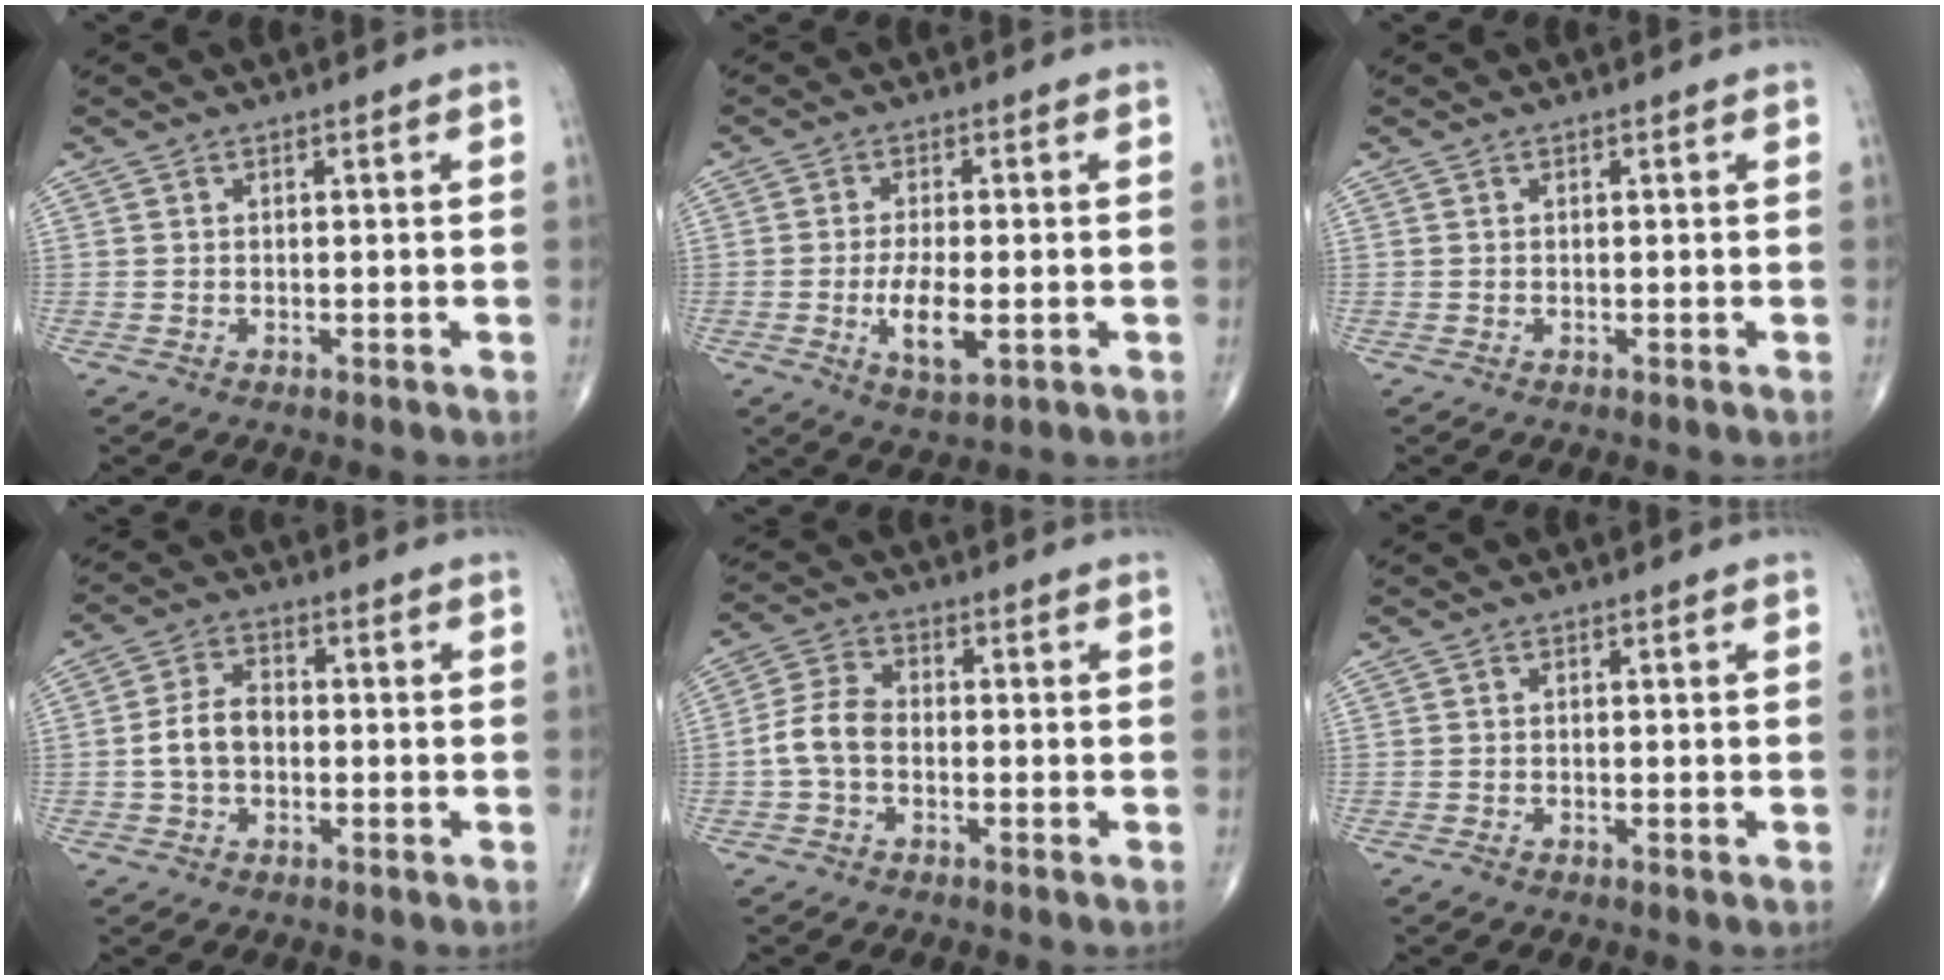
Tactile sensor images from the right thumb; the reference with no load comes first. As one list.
[{"total": 7.1, "force": [-1.6, 2.8, 6.3], "torque": [-0.116, -0.009, -0.024]}, {"total": 0.0}, {"total": 5.9, "force": [-0.8, 3.9, 4.3], "torque": [-0.078, 0.021, -0.022]}, {"total": 6.1, "force": [-1.3, 4.1, 4.4], "torque": [-0.086, 0.021, -0.036]}, {"total": 1.0, "force": [-0.5, 0.4, 0.7], "torque": [-0.014, -0.002, -0.010]}]